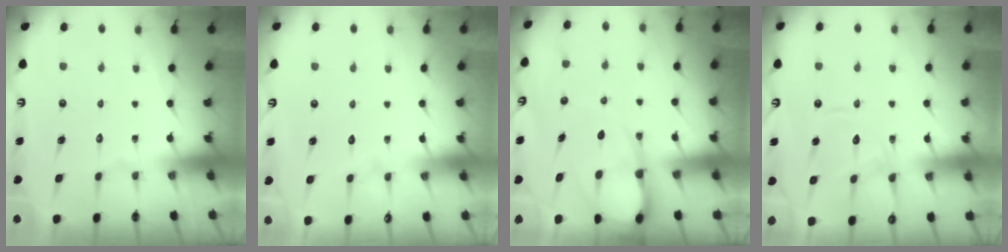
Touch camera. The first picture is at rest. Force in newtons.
{"total": 2.6, "press": 2.6, "slide": 0.3}
{"total": 8.8, "press": 8.7, "slide": 1.1}
{"total": 11.6, "press": 11.5, "slide": 1.3}